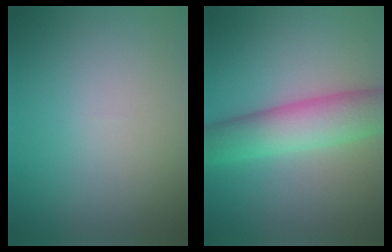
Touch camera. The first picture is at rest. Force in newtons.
{"total": 6.5, "press": 6.5, "slide": 0.1}